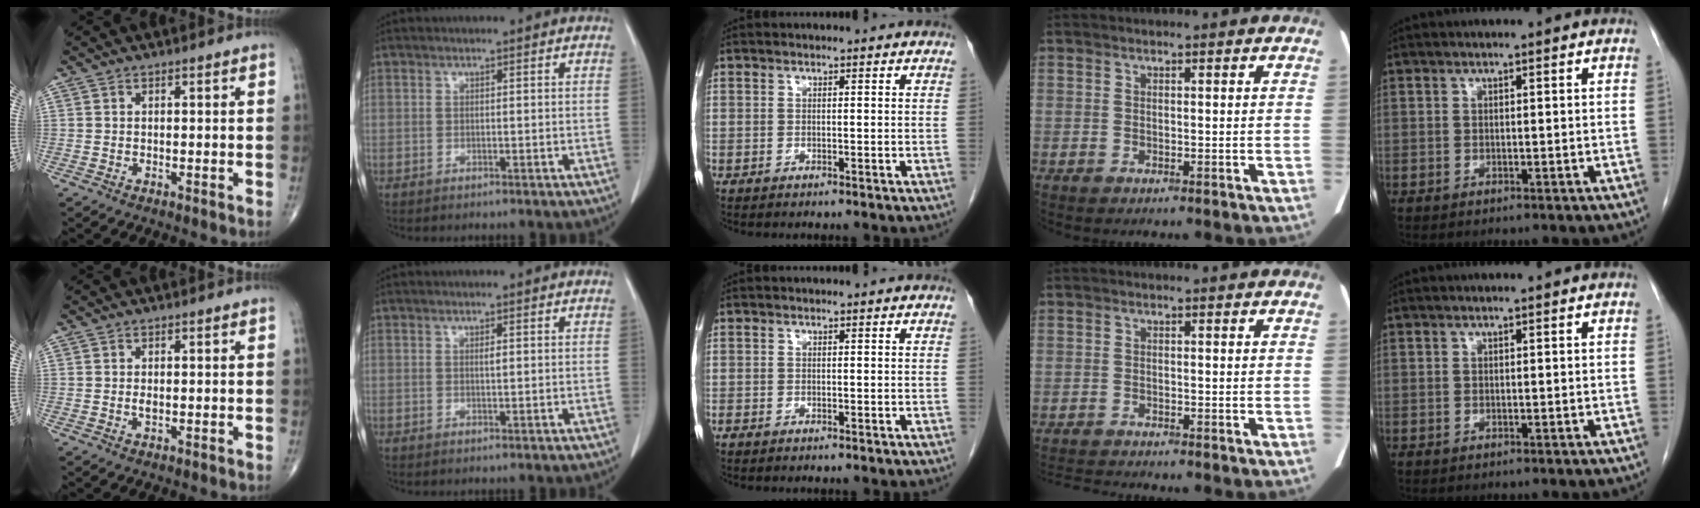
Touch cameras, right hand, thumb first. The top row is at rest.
{"thumb": {"total": 0.9, "force": [0.0, 0.5, 0.8], "torque": [-0.015, -0.002, -0.001]}, "index": {"total": 0.7, "force": [0.2, 0.1, 0.7], "torque": [-0.014, -0.001, 0.003]}, "ring": {"total": 2.2, "force": [-2.1, -0.5, 0.0], "torque": [-0.007, -0.015, -0.038]}}